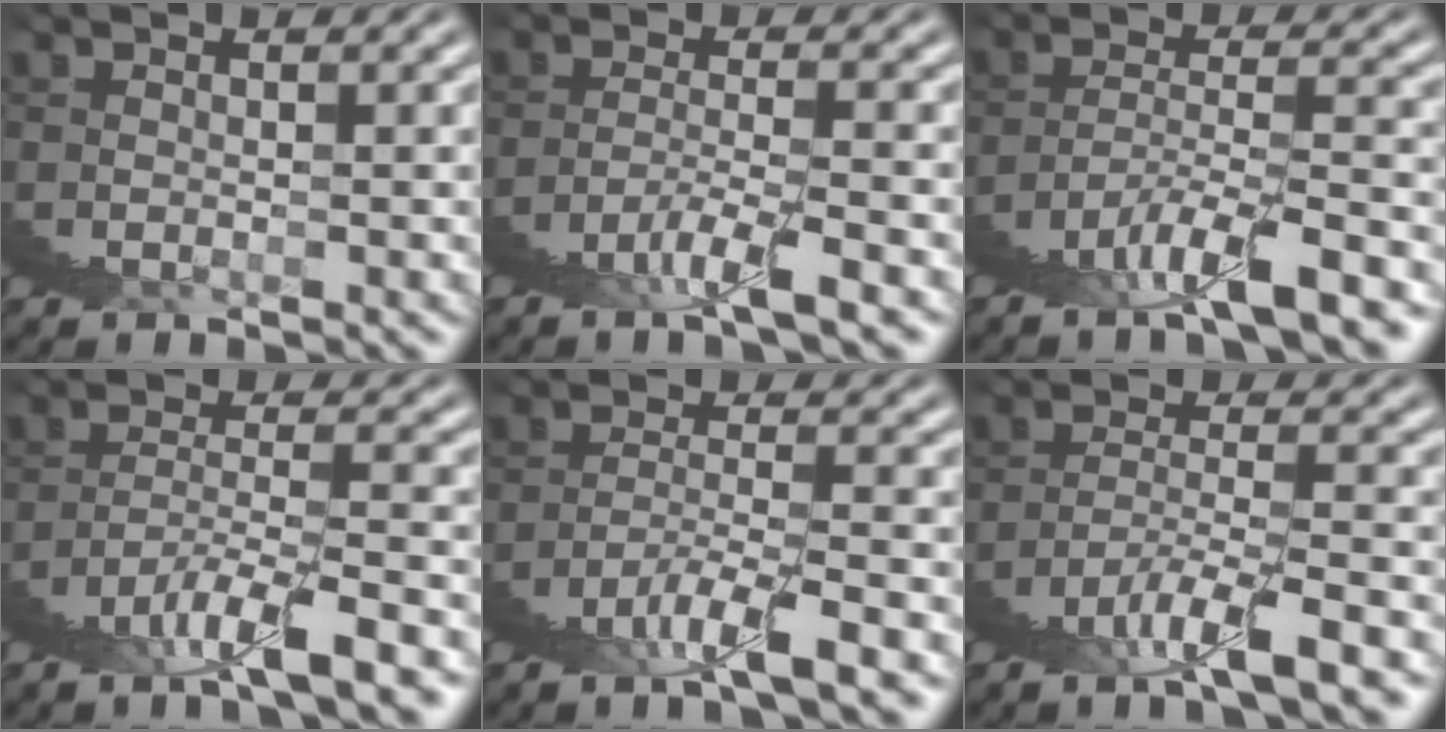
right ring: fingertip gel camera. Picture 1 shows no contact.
{"total": 2.4, "force": [-0.5, 0.3, 2.4], "torque": [-0.037, 0.009, -0.012]}
{"total": 5.5, "force": [-0.3, 2.6, 4.8], "torque": [-0.064, 0.023, -0.018]}
{"total": 4.5, "force": [-0.1, 1.9, 4.1], "torque": [-0.054, 0.022, -0.015]}
{"total": 3.5, "force": [0.1, 1.2, 3.3], "torque": [-0.049, 0.019, -0.009]}
{"total": 4.1, "force": [0.1, 1.5, 3.8], "torque": [-0.054, 0.021, -0.010]}